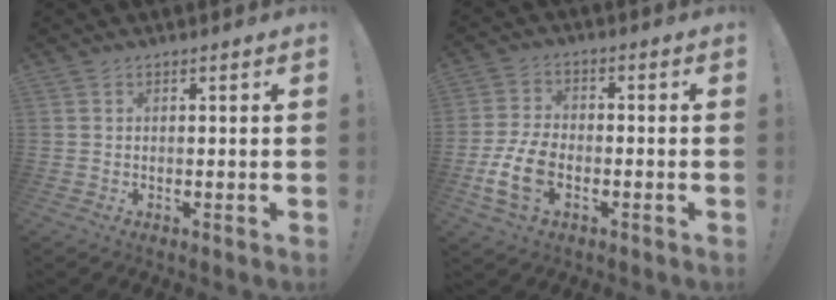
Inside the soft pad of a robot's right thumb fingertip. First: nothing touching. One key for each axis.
{"total": 10.6, "fx": -3.5, "fy": 6.4, "fz": 7.7, "tx": -0.159, "ty": 0.002, "tz": -0.058}